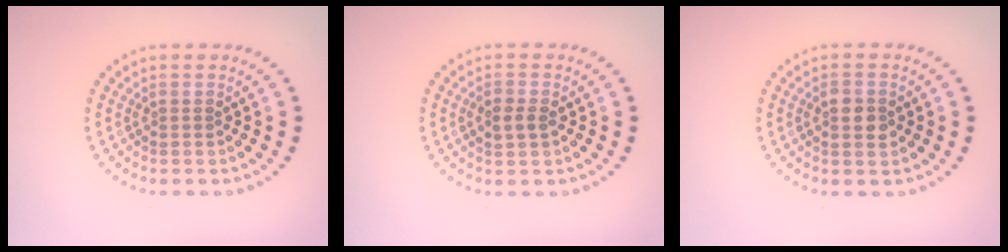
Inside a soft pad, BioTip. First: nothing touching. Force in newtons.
{"total": 1.6, "press": 1.6, "slide": 0.1}
{"total": 1.9, "press": 1.9, "slide": 0.1}